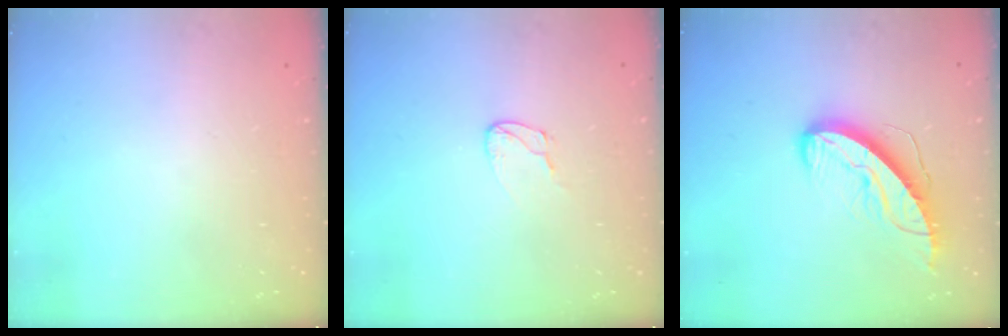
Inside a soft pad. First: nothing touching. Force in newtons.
{"total": 4.4, "press": 4.3, "slide": 0.4}
{"total": 11.3, "press": 11.2, "slide": 0.8}